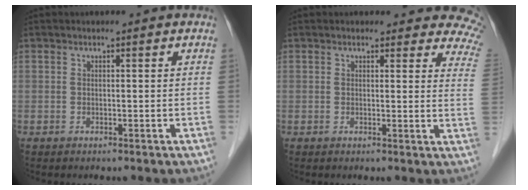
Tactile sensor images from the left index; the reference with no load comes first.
{"total": 10.4, "force": [9.3, 3.9, 2.3], "torque": [0.028, -0.031, 0.058]}